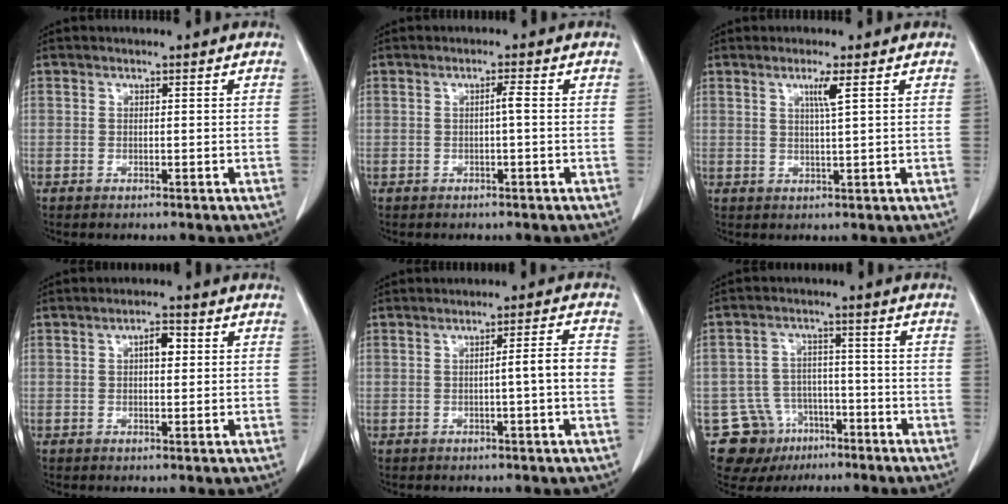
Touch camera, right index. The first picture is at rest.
{"total": 1.3, "force": [-0.1, 0.0, 1.3], "torque": [-0.023, 0.002, -0.002]}
{"total": 2.8, "force": [1.2, -0.5, 2.4], "torque": [-0.044, -0.003, 0.023]}
{"total": 3.0, "force": [0.7, 1.2, 2.6], "torque": [-0.040, 0.006, 0.008]}
{"total": 4.5, "force": [-0.5, -0.3, 4.4], "torque": [-0.061, 0.008, -0.010]}
{"total": 11.1, "force": [-6.3, 9.0, 1.7], "torque": [-0.037, 0.038, -0.091]}